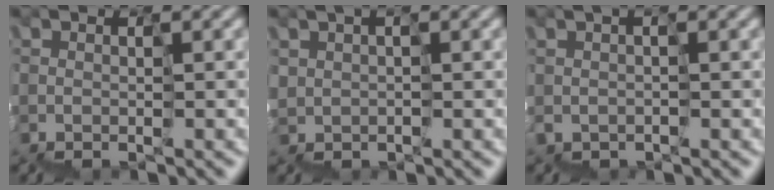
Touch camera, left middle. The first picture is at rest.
{"total": 2.0, "force": [1.5, 0.4, -1.2], "torque": [0.018, 0.008, 0.034]}
{"total": 0.9, "force": [-0.3, -0.6, -0.5], "torque": [0.006, -0.001, -0.002]}